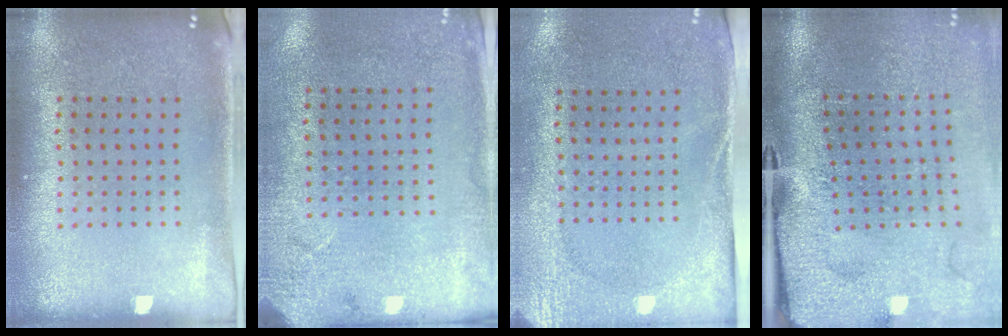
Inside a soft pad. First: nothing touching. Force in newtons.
{"total": 2.7, "press": 2.2, "slide": 1.6}
{"total": 2.7, "press": 2.2, "slide": 1.6}
{"total": 4.3, "press": 3.4, "slide": 2.6}